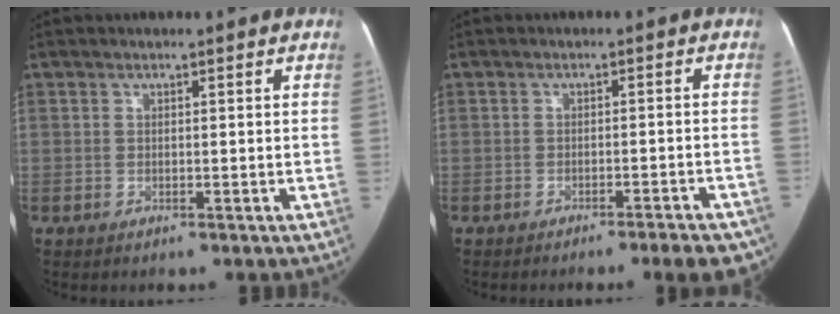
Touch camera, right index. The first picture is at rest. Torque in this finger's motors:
{"motor_torque": [0.83, -0.83, 0.14, 0.04]}